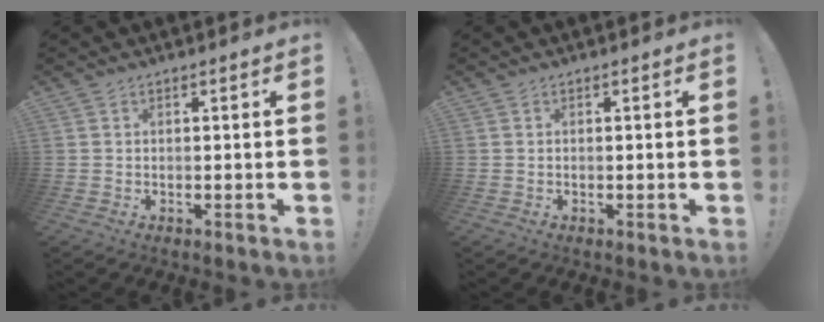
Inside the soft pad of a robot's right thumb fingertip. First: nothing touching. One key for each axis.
{"total": 0.0}